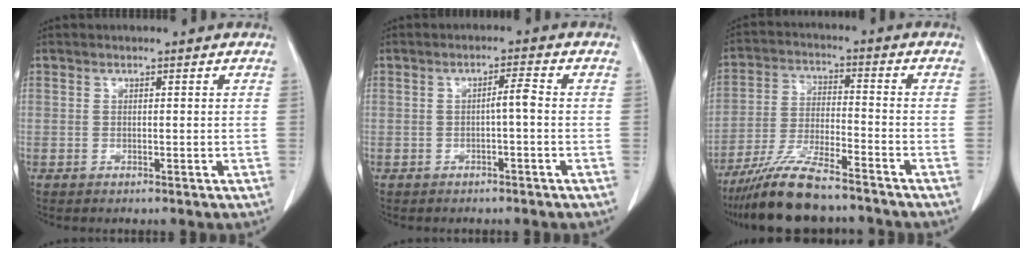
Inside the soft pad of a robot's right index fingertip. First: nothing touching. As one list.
[{"total": 2.2, "force": [-0.4, 0.1, 2.2], "torque": [-0.035, 0.003, -0.008]}, {"total": 11.5, "force": [-9.7, 1.5, 6.0], "torque": [-0.114, -0.023, -0.175]}]